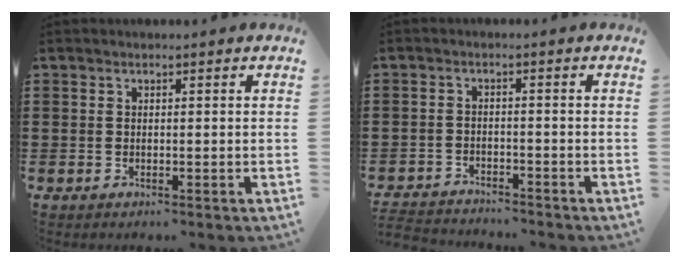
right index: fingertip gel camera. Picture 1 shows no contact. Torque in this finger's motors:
{"motor_torque": [-1.89, -0.25, -1.05, -0.21]}